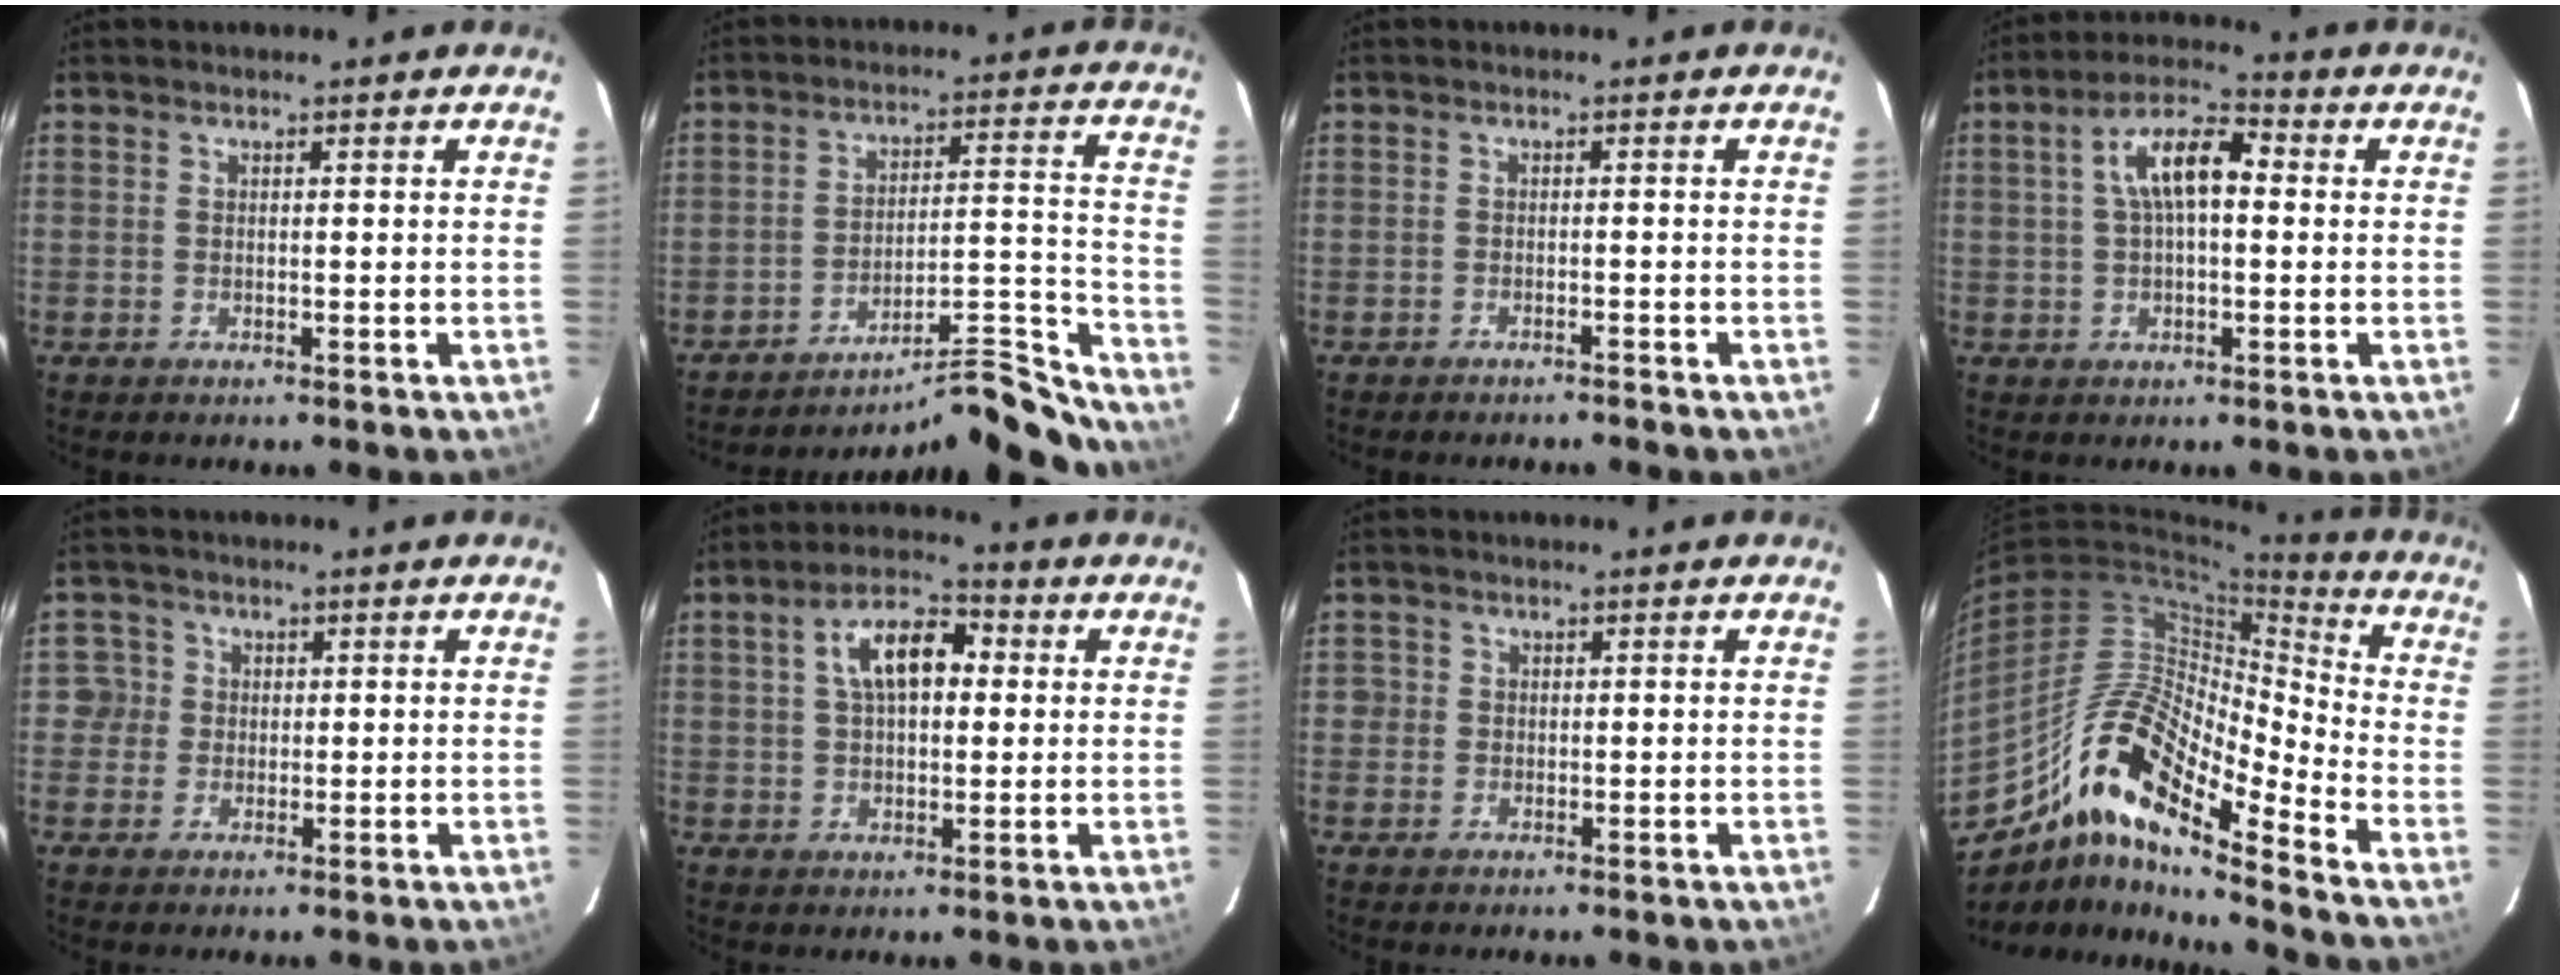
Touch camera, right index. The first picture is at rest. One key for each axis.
{"total": 19.0, "fx": -18.8, "fy": 0.0, "fz": 3.2, "tx": -0.033, "ty": 0.041, "tz": -0.267}
{"total": 1.8, "fx": -1.8, "fy": 0.1, "fz": 0.3, "tx": -0.014, "ty": 0.001, "tz": -0.024}
{"total": 9.0, "fx": 1.2, "fy": 3.9, "fz": 8.0, "tx": -0.153, "ty": 0.027, "tz": 0.019}
{"total": 3.2, "fx": 0.1, "fy": 3.2, "fz": 0.1, "tx": 0.018, "ty": 0.021, "tz": 0.001}
{"total": 9.1, "fx": 2.0, "fy": 4.8, "fz": 7.5, "tx": -0.134, "ty": 0.030, "tz": 0.031}
{"total": 1.4, "fx": -0.2, "fy": 1.4, "fz": 0.1, "tx": -0.001, "ty": 0.003, "tz": -0.005}
{"total": 16.8, "fx": -11.4, "fy": 3.4, "fz": 11.8, "tx": -0.201, "ty": 0.005, "tz": -0.227}